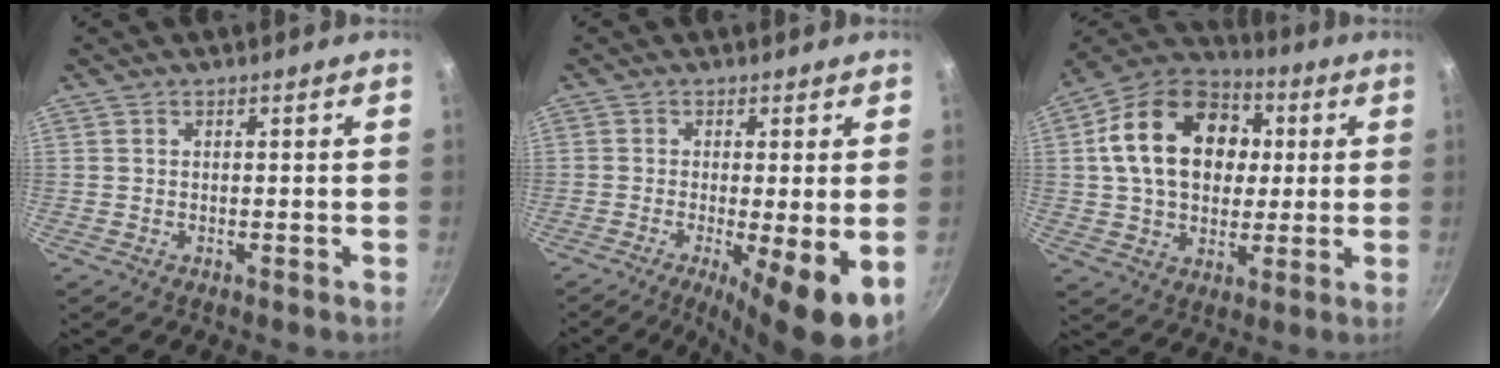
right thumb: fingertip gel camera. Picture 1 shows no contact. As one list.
[{"total": 9.7, "force": [-2.6, 1.7, 9.2], "torque": [-0.148, -0.011, -0.036]}, {"total": 20.6, "force": [3.8, 15.1, 13.5], "torque": [-0.200, 0.021, 0.053]}]